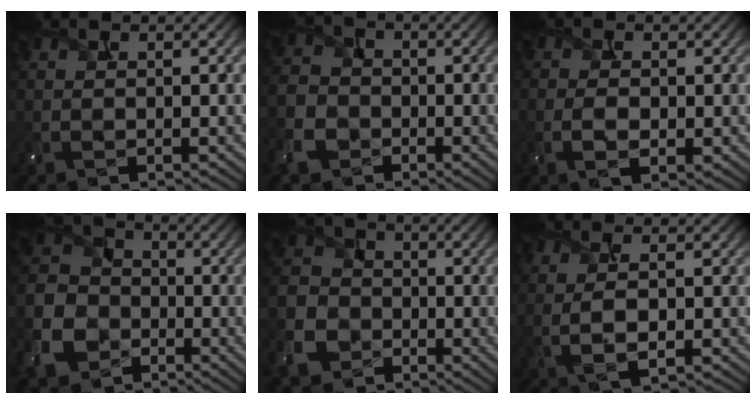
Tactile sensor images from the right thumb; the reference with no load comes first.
{"total": 7.1, "force": [-3.6, 5.4, 2.9], "torque": [-0.093, -0.015, -0.087]}
{"total": 3.1, "force": [-0.8, 1.5, 2.6], "torque": [-0.056, -0.005, -0.017]}
{"total": 11.1, "force": [-5.4, 8.1, 5.2], "torque": [-0.156, -0.028, -0.120]}
{"total": 8.9, "force": [-4.5, 6.6, 3.8], "torque": [-0.115, -0.023, -0.103]}
{"total": 3.6, "force": [0.1, 0.7, 3.5], "torque": [-0.078, 0.002, 0.003]}